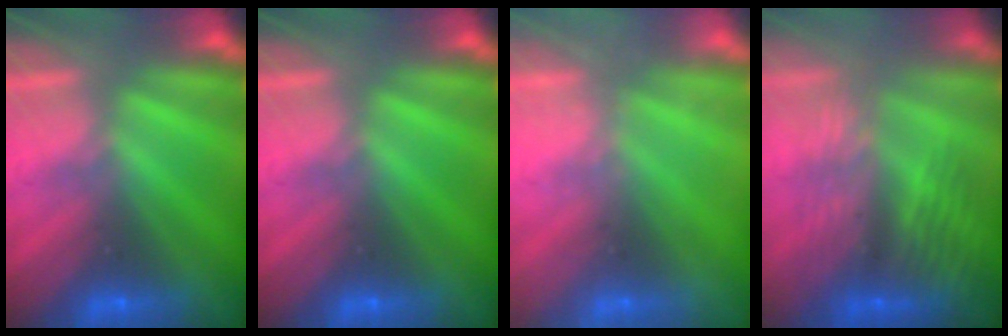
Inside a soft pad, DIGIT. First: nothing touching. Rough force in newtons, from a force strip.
{"total": 0.0}
{"total": 2.0}
{"total": 9.1}